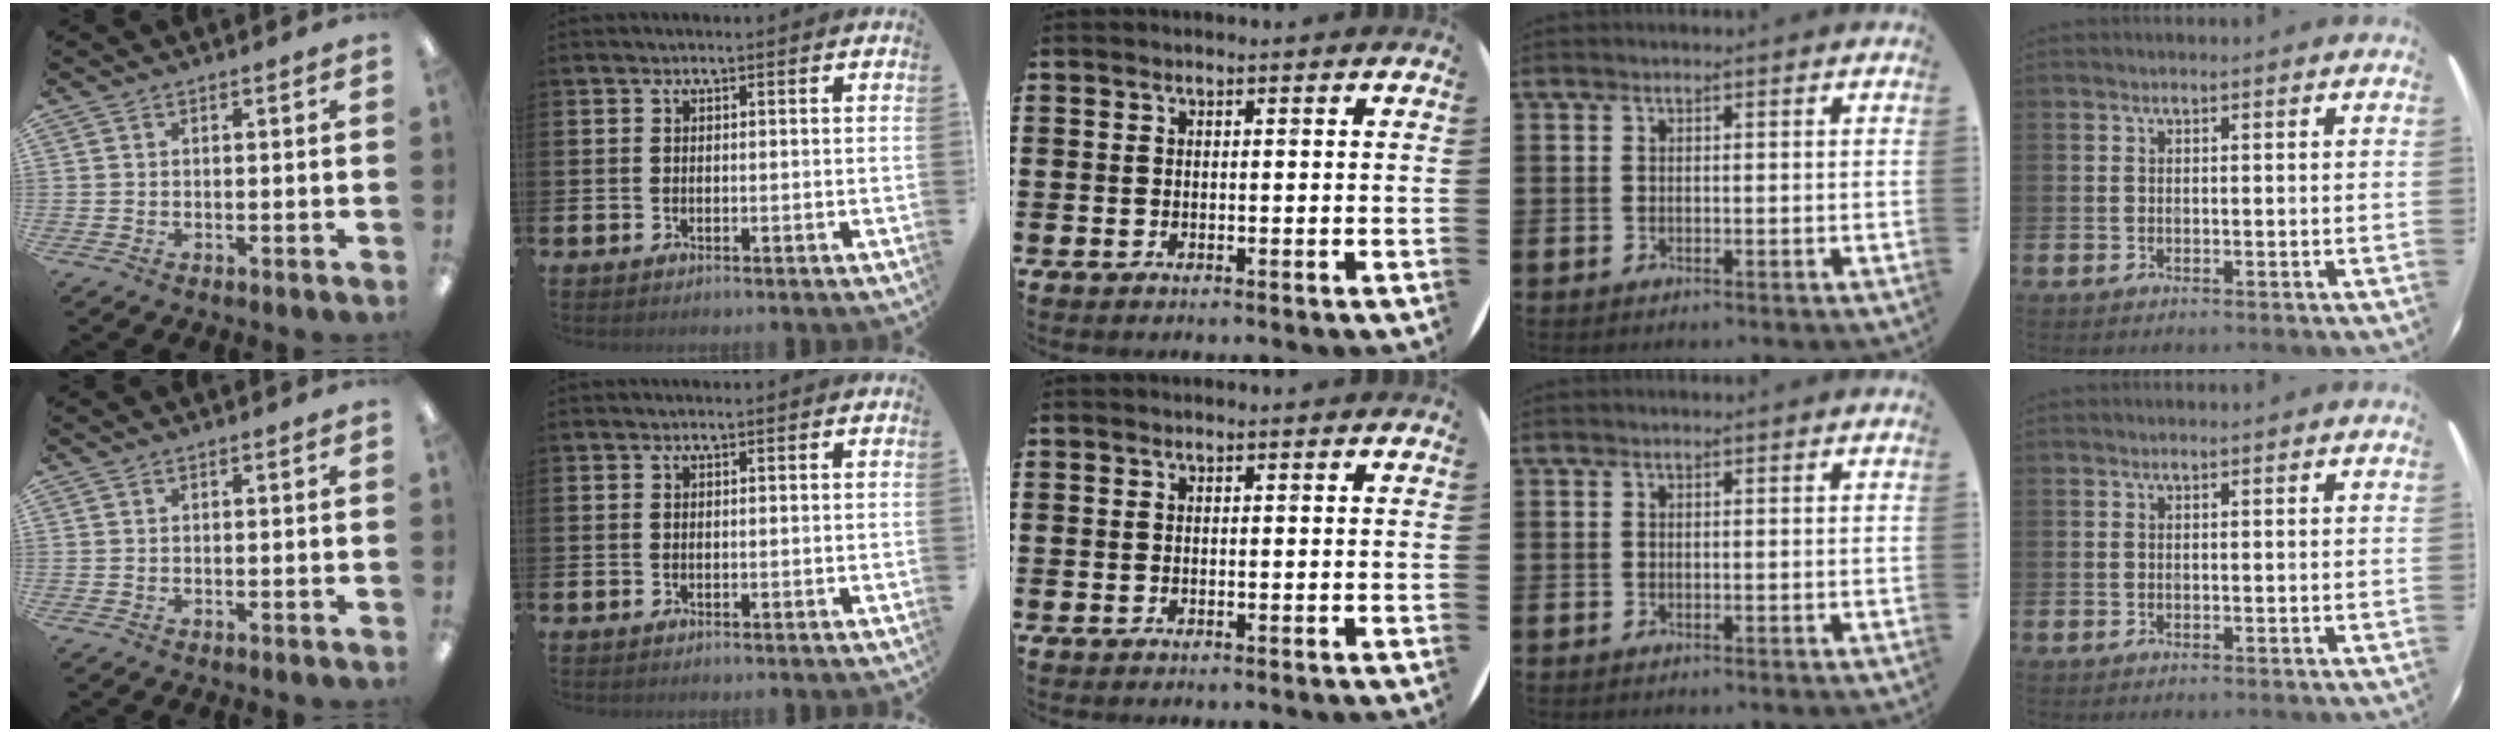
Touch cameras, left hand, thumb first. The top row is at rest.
{}